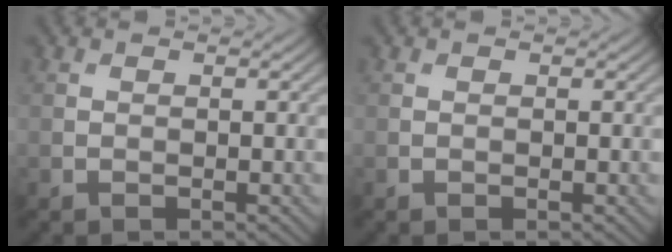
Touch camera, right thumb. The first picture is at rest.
{"total": 0.0}